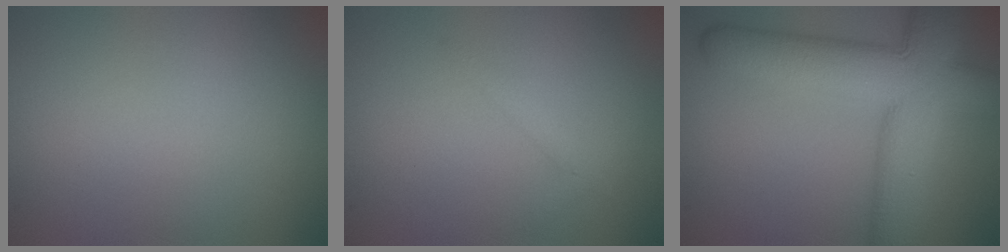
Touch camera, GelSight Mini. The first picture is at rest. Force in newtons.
{"total": 1.1, "press": 1.1, "slide": 0.0}
{"total": 11.1, "press": 11.1, "slide": 0.5}